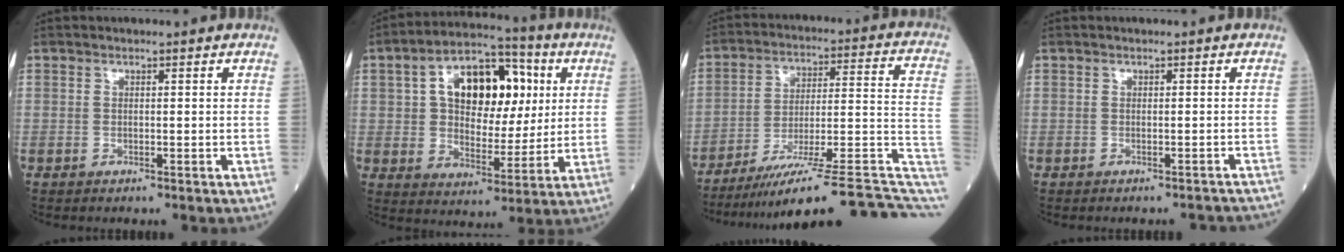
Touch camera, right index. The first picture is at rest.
{"total": 15.7, "force": [4.3, 8.8, 12.2], "torque": [-0.204, 0.032, 0.069]}
{"total": 22.0, "force": [-16.5, 1.5, 14.5], "torque": [-0.141, 0.026, -0.244]}
{"total": 2.5, "force": [-2.1, 1.0, 1.0], "torque": [-0.011, 0.013, -0.018]}